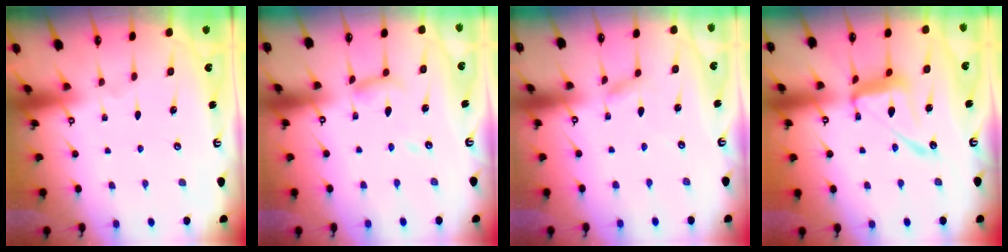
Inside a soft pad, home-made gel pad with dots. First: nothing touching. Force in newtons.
{"total": 10.0, "press": 10.0, "slide": 0.8}
{"total": 2.0, "press": 2.0, "slide": 0.2}
{"total": 14.6, "press": 14.6, "slide": 1.2}